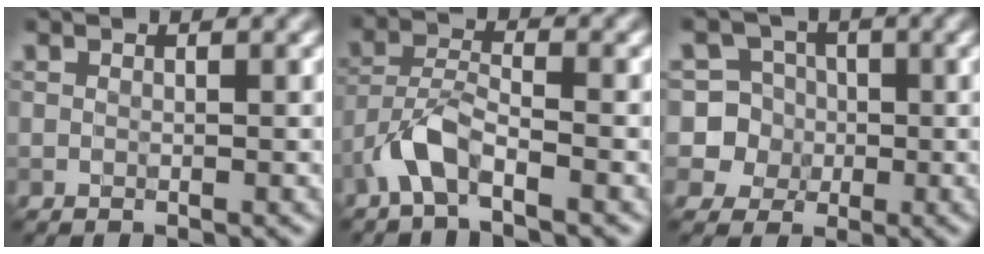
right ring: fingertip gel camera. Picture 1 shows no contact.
{"total": 3.8, "force": [-2.4, 1.1, 2.7], "torque": [-0.055, 0.009, -0.054]}
{"total": 5.8, "force": [-0.5, 5.7, 0.8], "torque": [0.004, 0.019, -0.014]}